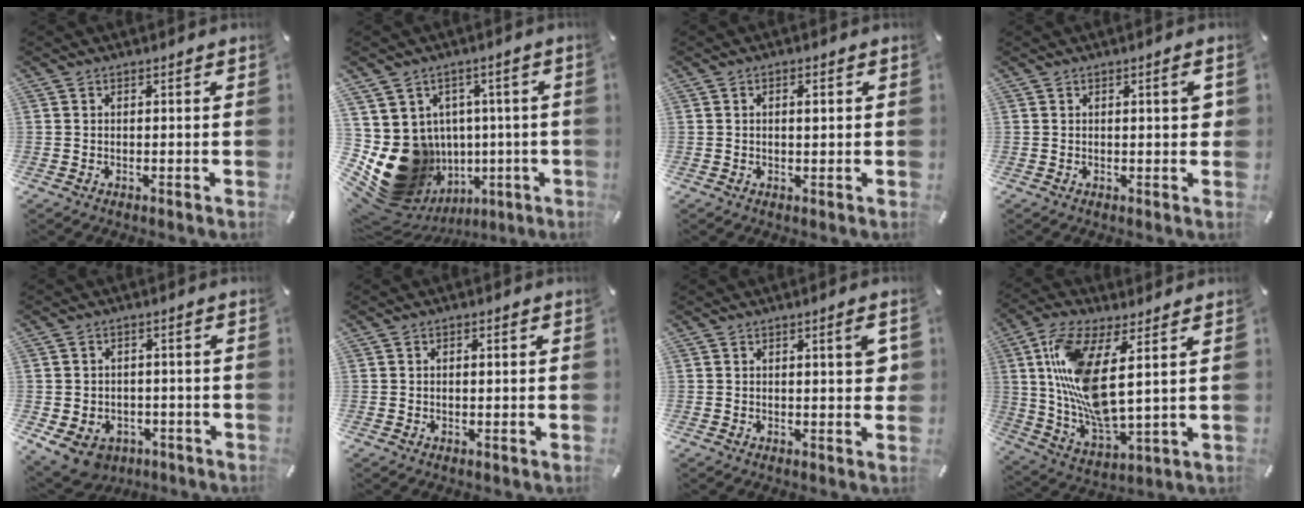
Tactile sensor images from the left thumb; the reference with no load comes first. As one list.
[{"total": 18.1, "force": [-2.3, 15.7, 8.6], "torque": [-0.153, -0.013, 0.005]}, {"total": 2.0, "force": [0.4, 0.9, 1.7], "torque": [-0.027, 0.002, 0.003]}, {"total": 3.0, "force": [0.6, 0.9, 2.9], "torque": [-0.037, -0.002, 0.004]}, {"total": 7.1, "force": [-3.7, 5.3, 3.0], "torque": [-0.072, 0.025, -0.069]}, {"total": 1.3, "force": [0.1, 0.6, 1.1], "torque": [-0.022, 0.004, 0.000]}, {"total": 4.1, "force": [1.0, 1.2, 3.8], "torque": [-0.055, -0.002, 0.012]}, {"total": 15.8, "force": [4.6, 5.4, 14.1], "torque": [-0.318, -0.030, 0.076]}]